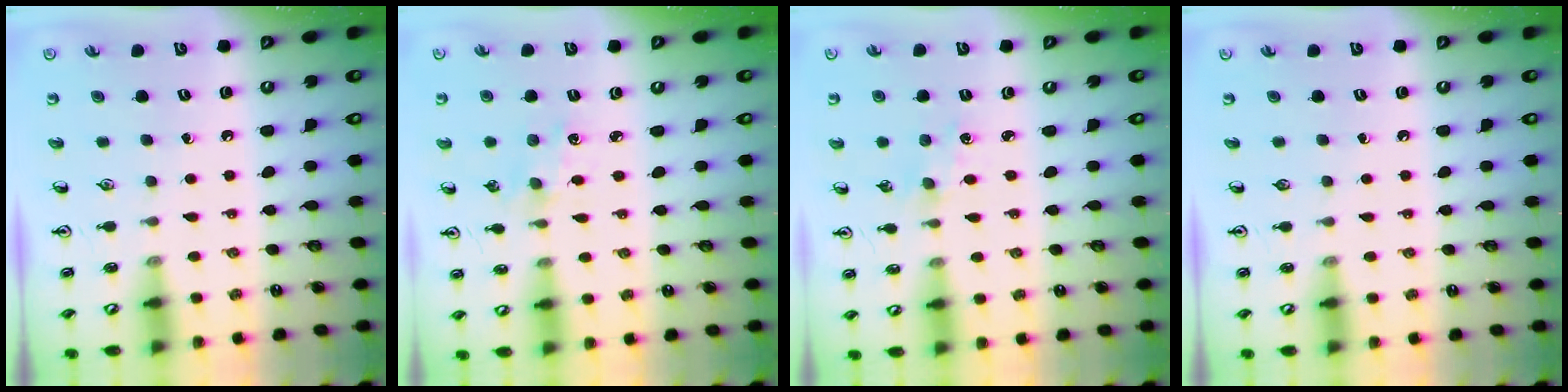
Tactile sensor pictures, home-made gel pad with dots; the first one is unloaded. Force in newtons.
{"total": 2.5, "press": 2.5, "slide": 0.4}
{"total": 1.6, "press": 1.6, "slide": 0.3}
{"total": 0.0}